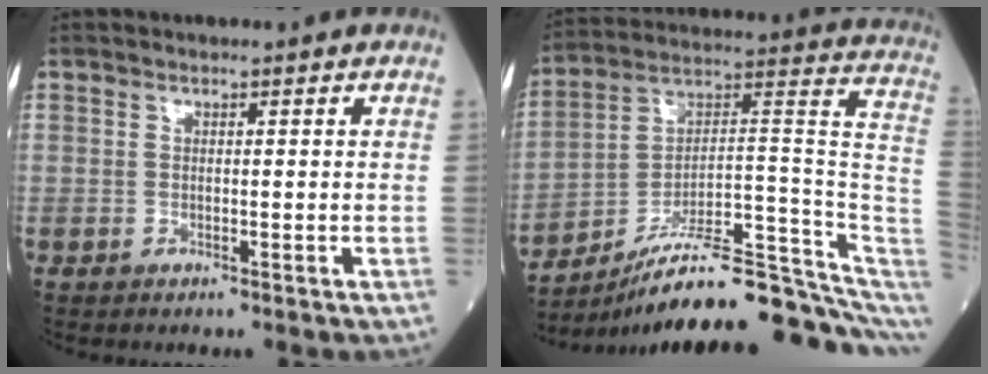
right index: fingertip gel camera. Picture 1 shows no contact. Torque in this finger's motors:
{"motor_torque": [0.96, -1.18, 0.69, 0.15]}